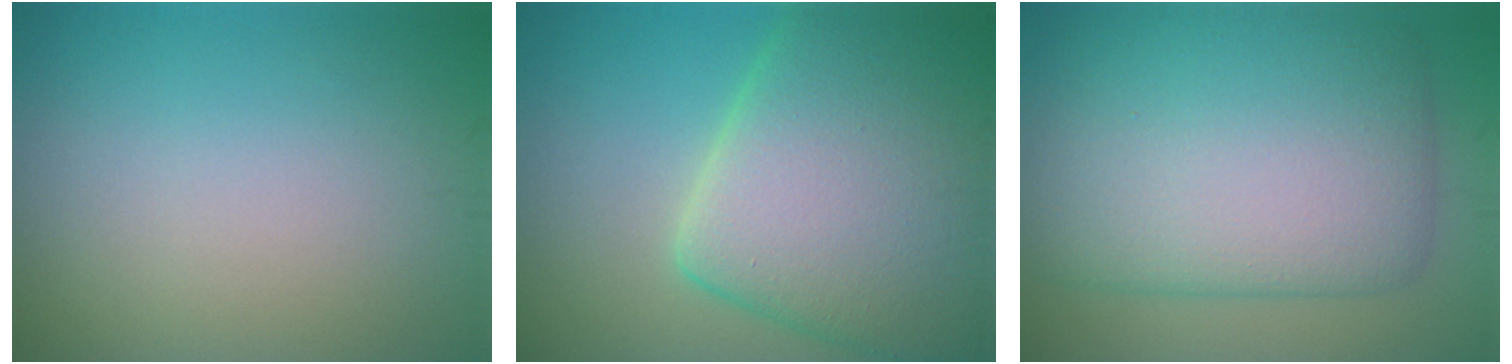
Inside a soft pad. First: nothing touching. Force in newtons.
{"total": 13.6, "press": 13.6, "slide": 0.6}
{"total": 12.3, "press": 12.3, "slide": 0.2}